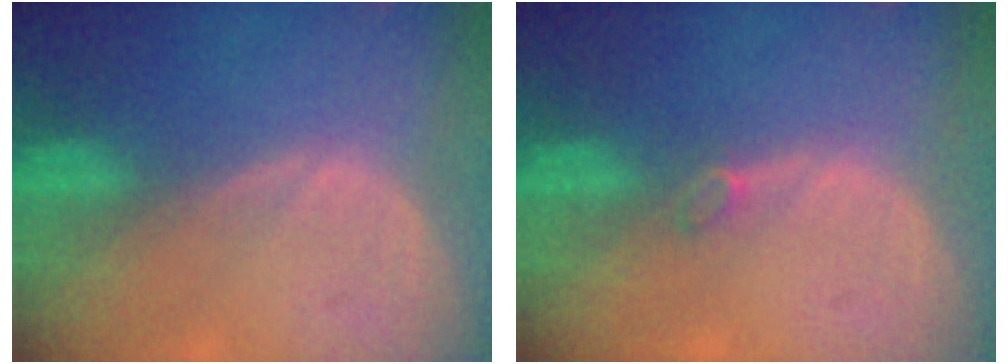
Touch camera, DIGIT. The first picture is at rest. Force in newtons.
{"total": 1.2, "press": 1.2, "slide": 0.2}